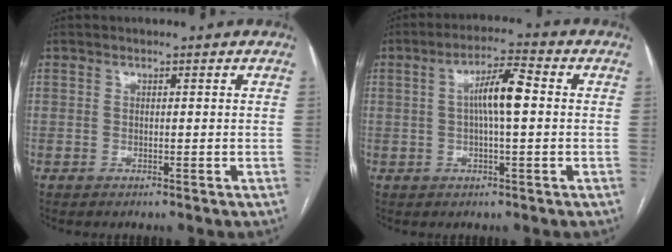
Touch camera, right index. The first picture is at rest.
{"total": 6.7, "force": [0.5, 0.8, 6.6], "torque": [-0.121, 0.016, 0.005]}